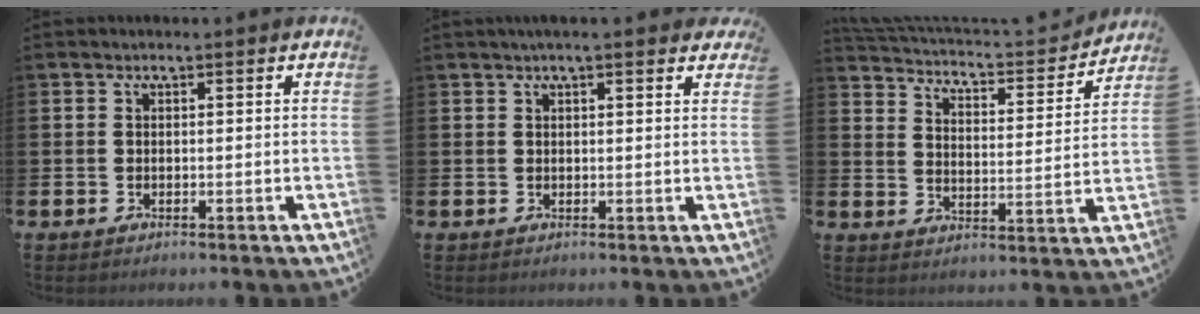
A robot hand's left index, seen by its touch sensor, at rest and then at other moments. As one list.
[{"total": 2.0, "force": [1.8, 0.1, 0.9], "torque": [-0.007, -0.004, 0.029]}, {"total": 3.8, "force": [3.6, 0.8, 0.7], "torque": [-0.037, -0.039, 0.054]}]